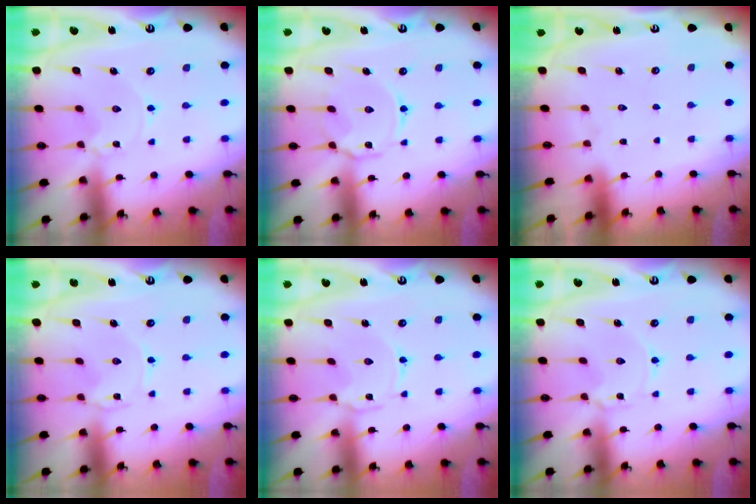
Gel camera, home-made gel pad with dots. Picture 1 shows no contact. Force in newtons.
{"total": 7.5, "press": 7.4, "slide": 0.5}
{"total": 1.5, "press": 1.5, "slide": 0.1}
{"total": 1.0, "press": 1.0, "slide": 0.1}
{"total": 1.2, "press": 1.1, "slide": 0.4}
{"total": 1.5, "press": 1.5, "slide": 0.2}